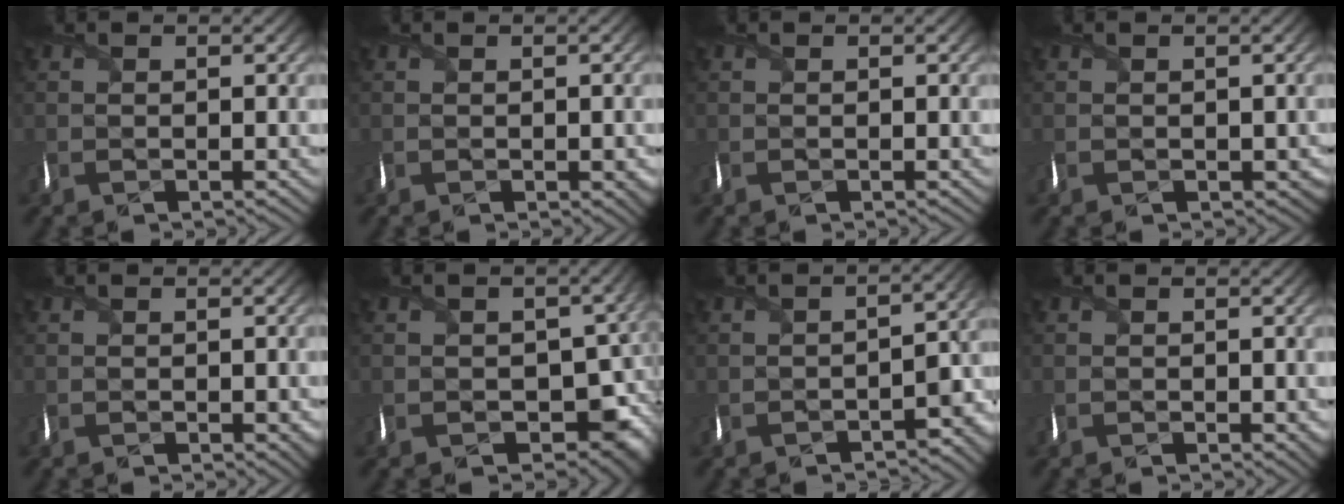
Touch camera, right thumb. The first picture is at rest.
{"total": 2.0, "force": [-0.6, 1.1, 1.5], "torque": [-0.023, -0.011, -0.004]}
{"total": 0.0}
{"total": 1.3, "force": [0.1, 1.2, 0.5], "torque": [-0.012, -0.007, 0.001]}
{"total": 1.7, "force": [-0.4, 1.0, 1.3], "torque": [-0.021, -0.010, -0.001]}
{"total": 8.2, "force": [-0.6, 6.4, 5.1], "torque": [-0.073, -0.041, -0.002]}
{"total": 5.5, "force": [-3.4, 2.2, 3.7], "torque": [-0.041, -0.011, -0.055]}
{"total": 1.1, "force": [0.0, 0.8, 0.8], "torque": [-0.015, -0.003, 0.002]}